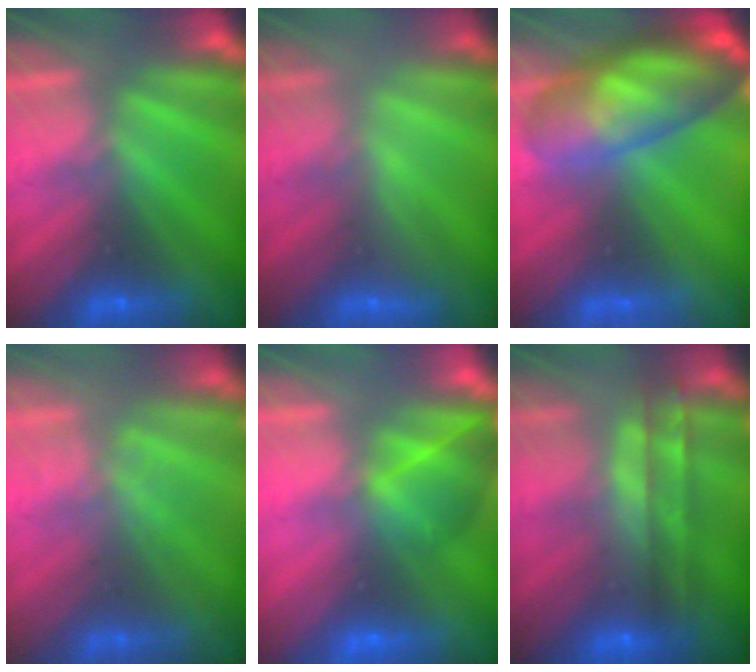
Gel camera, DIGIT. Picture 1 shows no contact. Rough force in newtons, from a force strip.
{"total": 2.2}
{"total": 7.6}
{"total": 1.7}
{"total": 2.9}
{"total": 5.9}